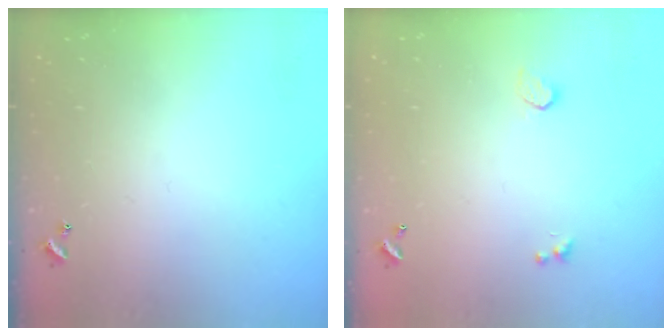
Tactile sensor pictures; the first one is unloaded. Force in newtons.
{"total": 1.0, "press": 0.7, "slide": 0.7}